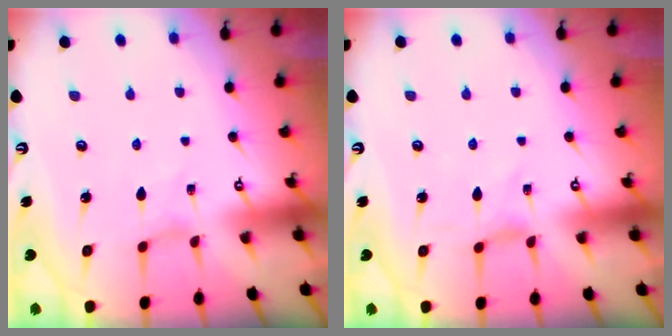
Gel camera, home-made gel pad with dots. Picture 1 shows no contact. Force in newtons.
{"total": 0.0}